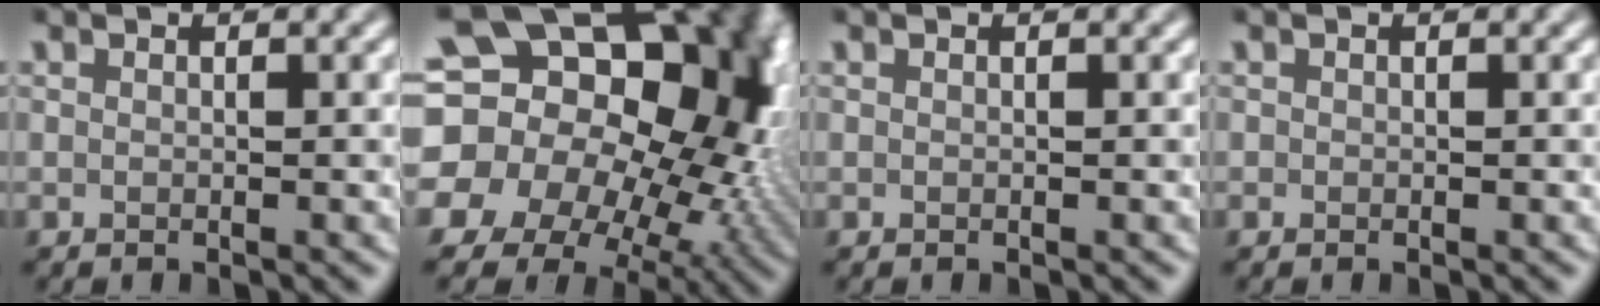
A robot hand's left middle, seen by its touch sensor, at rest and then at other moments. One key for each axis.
{"total": 24.4, "fx": 1.0, "fy": 19.8, "fz": 14.1, "tx": -0.218, "ty": 0.033, "tz": -0.039}
{"total": 0.0}
{"total": 0.0}